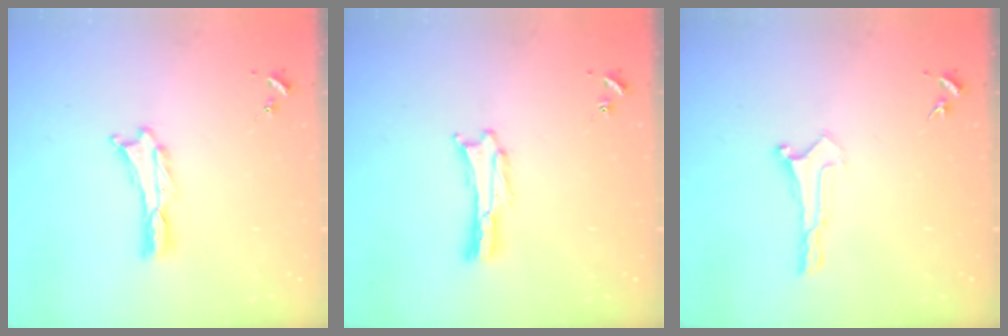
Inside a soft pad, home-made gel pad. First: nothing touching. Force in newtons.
{"total": 1.1, "press": 1.1, "slide": 0.0}
{"total": 0.0}